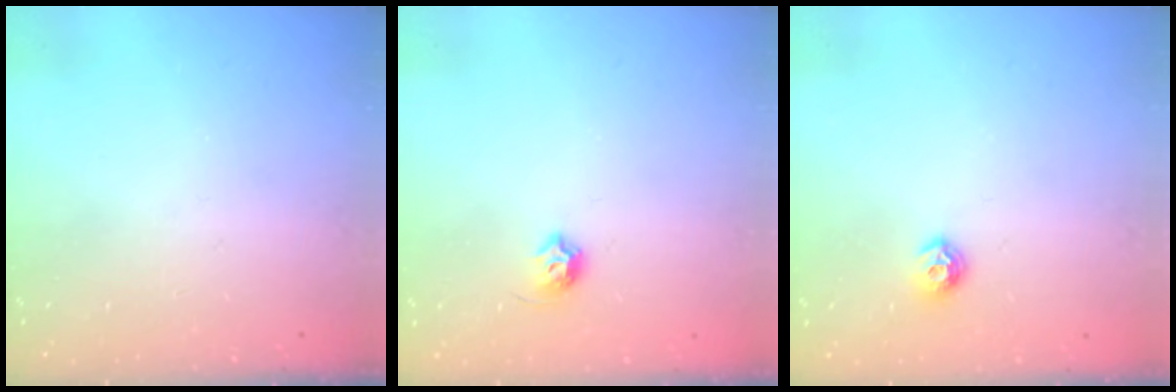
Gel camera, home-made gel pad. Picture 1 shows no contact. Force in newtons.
{"total": 6.1, "press": 6.0, "slide": 1.1}
{"total": 7.5, "press": 7.4, "slide": 0.7}